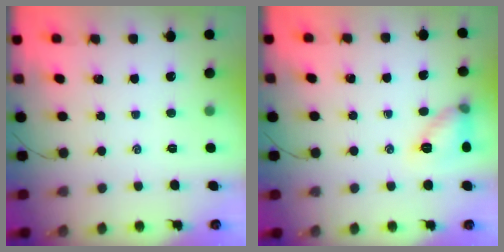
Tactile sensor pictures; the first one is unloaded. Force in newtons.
{"total": 9.7, "press": 9.6, "slide": 1.1}